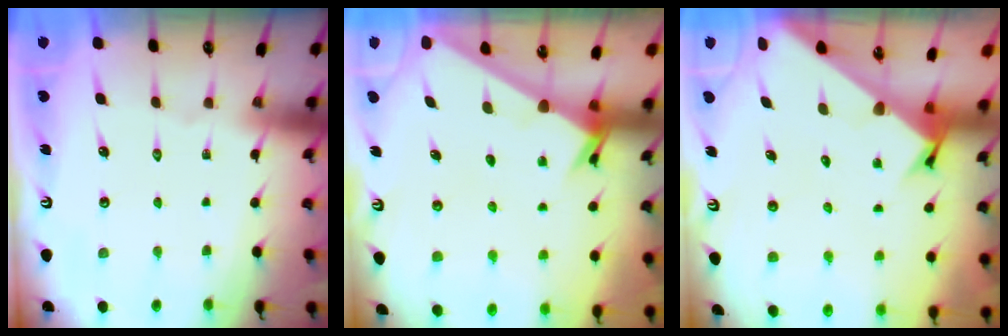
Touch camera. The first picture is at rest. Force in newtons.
{"total": 2.4, "press": 2.4, "slide": 0.2}
{"total": 2.7, "press": 2.7, "slide": 0.3}